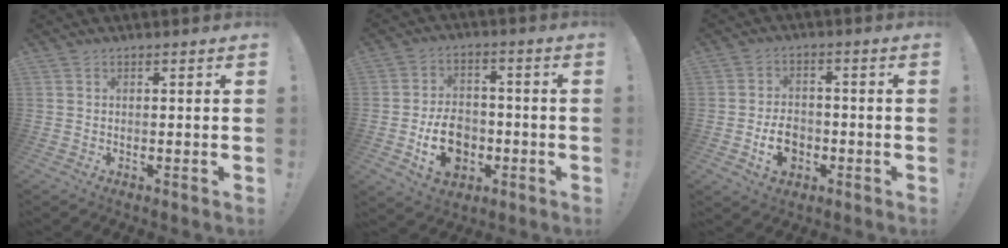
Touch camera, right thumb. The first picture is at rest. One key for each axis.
{"total": 12.8, "fx": -3.6, "fy": 9.7, "fz": 7.5, "tx": -0.110, "ty": 0.025, "tz": -0.055}
{"total": 8.1, "fx": -2.5, "fy": 6.2, "fz": 4.6, "tx": -0.062, "ty": 0.009, "tz": -0.045}